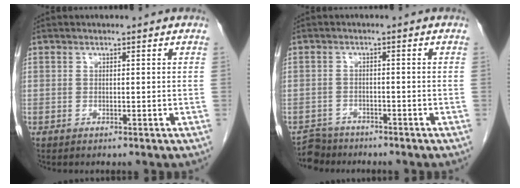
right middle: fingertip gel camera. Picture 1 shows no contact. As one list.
[{"total": 3.6, "force": [-3.3, 1.3, -0.7], "torque": [0.008, -0.004, -0.059]}]